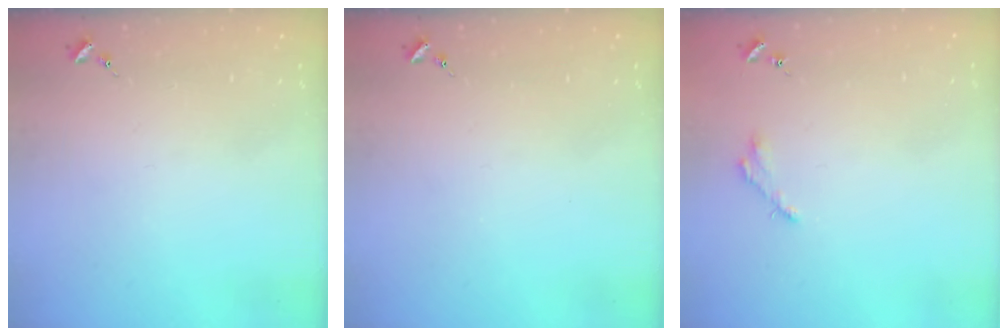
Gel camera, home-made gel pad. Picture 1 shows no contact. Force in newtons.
{"total": 0.0}
{"total": 2.8, "press": 2.8, "slide": 0.3}